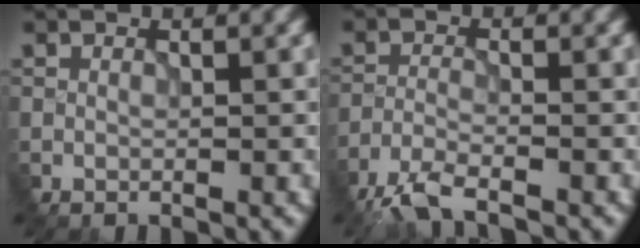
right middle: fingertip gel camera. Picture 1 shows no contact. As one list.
[{"total": 4.0, "force": [-3.7, 0.5, 1.3], "torque": [-0.038, -0.004, -0.080]}]